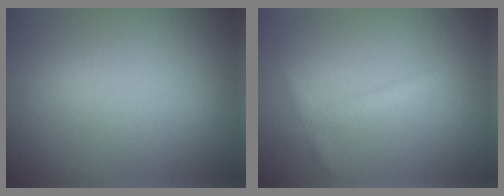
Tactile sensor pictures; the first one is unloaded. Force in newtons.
{"total": 1.3, "press": 1.3, "slide": 0.1}